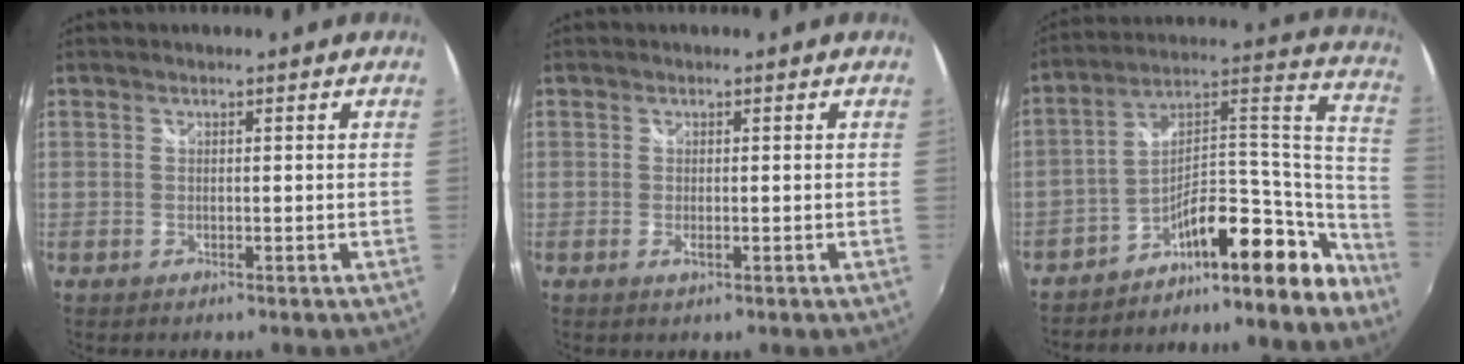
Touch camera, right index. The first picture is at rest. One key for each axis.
{"total": 1.1, "fx": -0.3, "fy": 0.4, "fz": 1.0, "tx": -0.020, "ty": -0.003, "tz": -0.006}
{"total": 18.4, "fx": -15.8, "fy": 5.5, "fz": 7.8, "tx": -0.079, "ty": 0.070, "tz": -0.245}